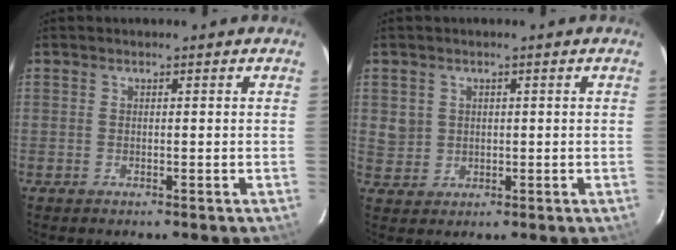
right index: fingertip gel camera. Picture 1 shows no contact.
{"total": 3.6, "force": [0.7, 3.5, 0.7], "torque": [-0.011, 0.008, 0.018]}